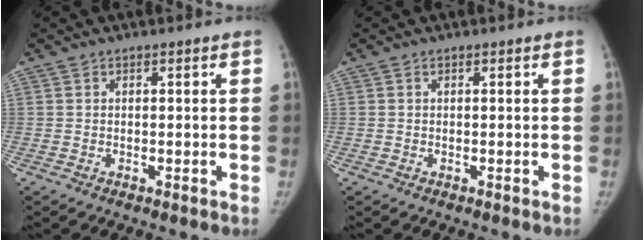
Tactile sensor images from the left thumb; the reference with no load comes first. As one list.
[{"total": 0.0}]